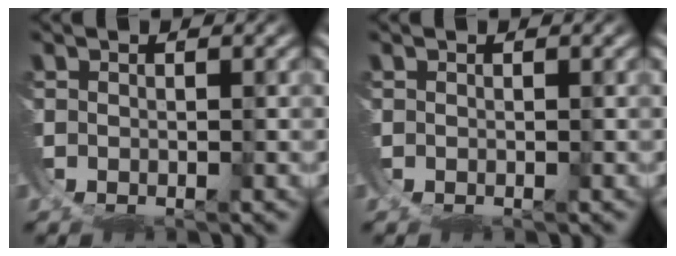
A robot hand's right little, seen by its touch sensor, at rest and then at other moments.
{"total": 0.0}